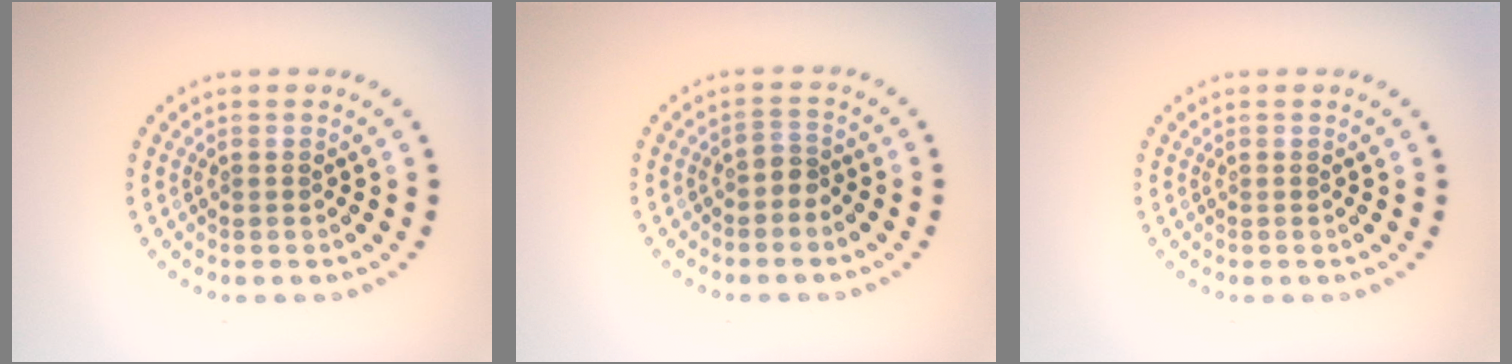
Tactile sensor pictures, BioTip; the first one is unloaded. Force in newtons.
{"total": 1.4, "press": 1.0, "slide": 0.9}
{"total": 0.0}